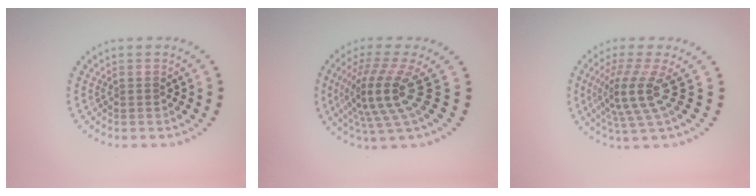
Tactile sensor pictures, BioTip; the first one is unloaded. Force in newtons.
{"total": 4.9, "press": 3.6, "slide": 3.4}
{"total": 4.2, "press": 2.8, "slide": 3.1}